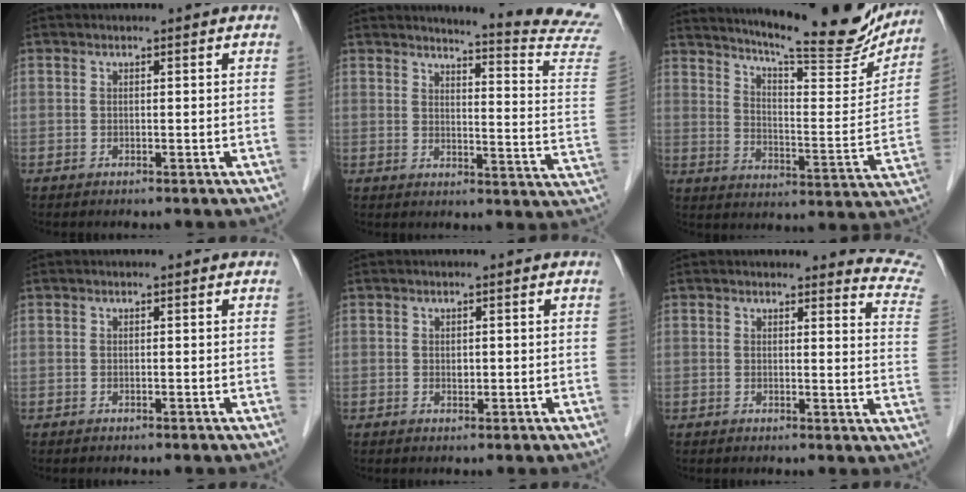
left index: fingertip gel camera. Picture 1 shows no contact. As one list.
[{"total": 16.7, "force": [15.9, -1.7, 4.7], "torque": [-0.064, -0.145, 0.162]}, {"total": 21.8, "force": [19.5, 2.3, 9.4], "torque": [-0.143, -0.047, 0.260]}, {"total": 0.0}, {"total": 0.8, "force": [0.0, 0.6, 0.6], "torque": [-0.009, -0.003, -0.001]}, {"total": 8.4, "force": [8.4, -0.3, 0.2], "torque": [0.012, -0.093, 0.056]}]